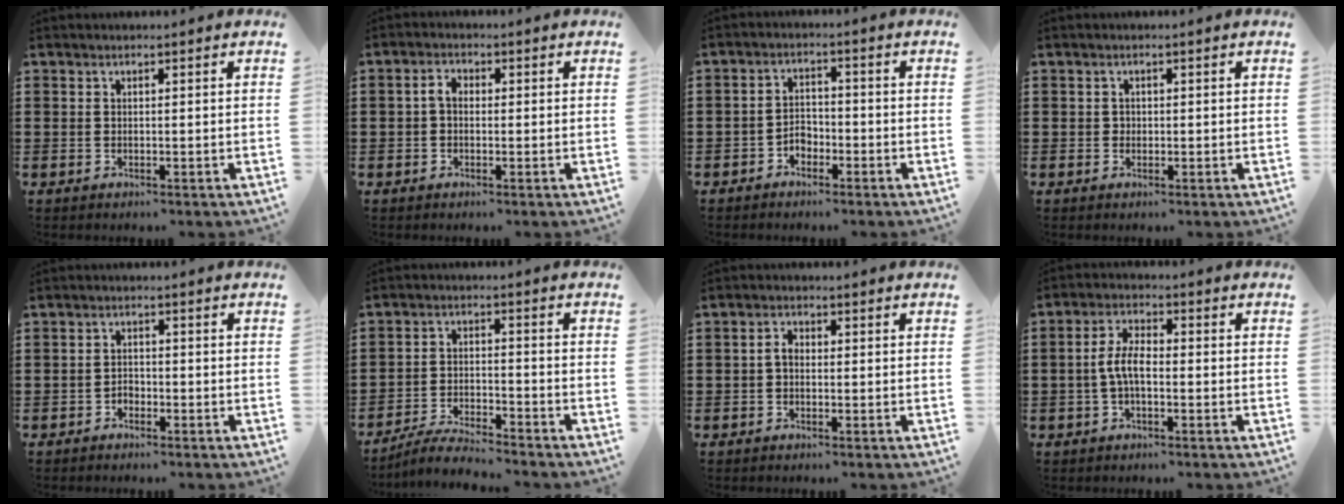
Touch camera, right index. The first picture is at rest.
{"total": 2.5, "force": [-0.2, 1.5, 1.9], "torque": [-0.045, 0.002, -0.007]}
{"total": 2.6, "force": [-1.8, 1.7, 0.9], "torque": [-0.022, 0.006, -0.039]}
{"total": 0.7, "force": [0.1, 0.7, 0.2], "torque": [-0.005, 0.004, 0.001]}
{"total": 1.5, "force": [-1.2, 0.9, 0.3], "torque": [-0.011, -0.001, -0.025]}
{"total": 5.0, "force": [-4.8, 0.2, 1.3], "torque": [-0.030, 0.000, -0.096]}
{"total": 1.9, "force": [-0.4, 1.2, 1.5], "torque": [-0.037, 0.001, -0.010]}
{"total": 5.1, "force": [-0.9, 2.2, 4.5], "torque": [-0.108, -0.001, -0.024]}